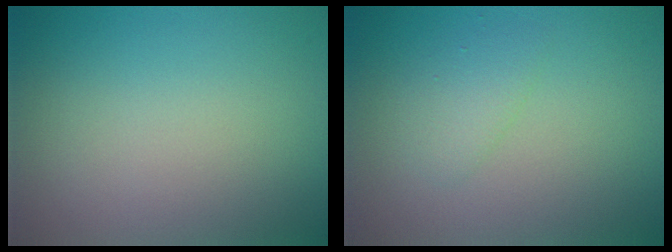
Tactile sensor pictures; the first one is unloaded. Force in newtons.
{"total": 1.6, "press": 1.6, "slide": 0.1}